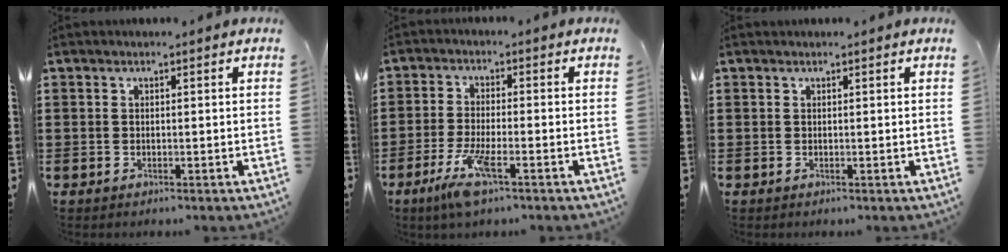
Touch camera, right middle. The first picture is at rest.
{"total": 6.1, "force": [-3.2, 1.0, 5.1], "torque": [-0.106, -0.013, -0.057]}
{"total": 0.0}